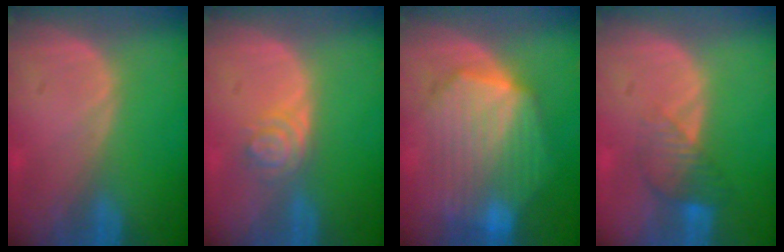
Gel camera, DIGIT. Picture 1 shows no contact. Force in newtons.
{"total": 4.2, "press": 3.6, "slide": 2.1}
{"total": 10.7, "press": 10.6, "slide": 0.8}
{"total": 4.4, "press": 3.8, "slide": 2.2}